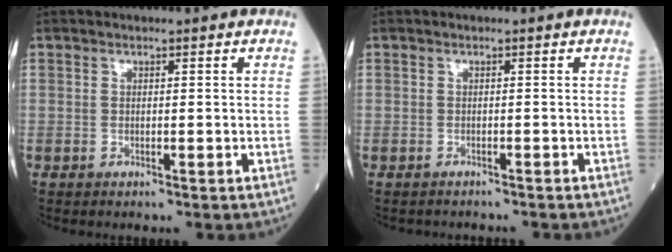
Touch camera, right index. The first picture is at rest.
{"total": 2.2, "force": [-2.0, 0.8, -0.2], "torque": [-0.001, 0.000, -0.033]}